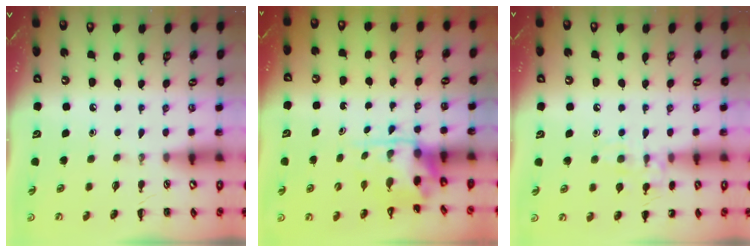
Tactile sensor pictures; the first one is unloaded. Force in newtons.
{"total": 3.5, "press": 3.4, "slide": 0.8}
{"total": 9.7, "press": 9.7, "slide": 1.3}